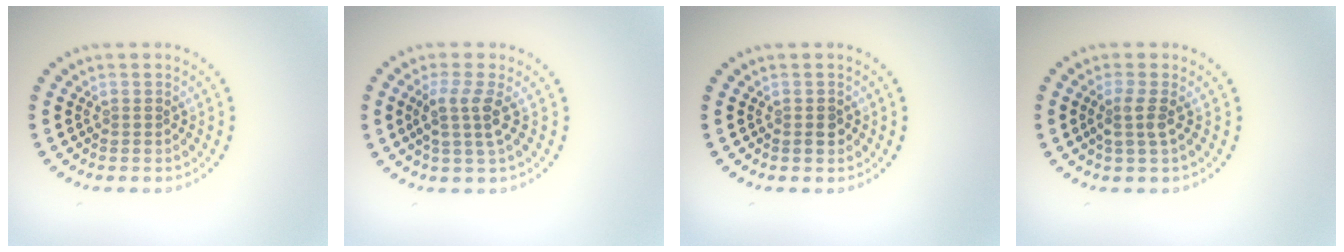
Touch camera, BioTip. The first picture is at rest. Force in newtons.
{"total": 2.7, "press": 2.2, "slide": 1.5}
{"total": 1.1, "press": 1.1, "slide": 0.2}
{"total": 1.9, "press": 1.5, "slide": 1.2}